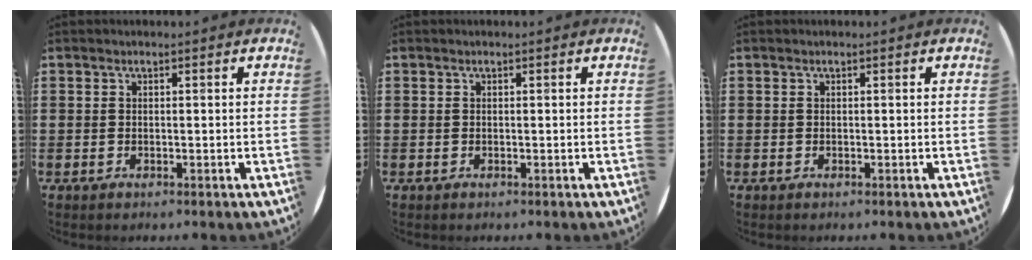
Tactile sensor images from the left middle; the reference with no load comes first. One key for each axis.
{"total": 0.0}
{"total": 0.0}